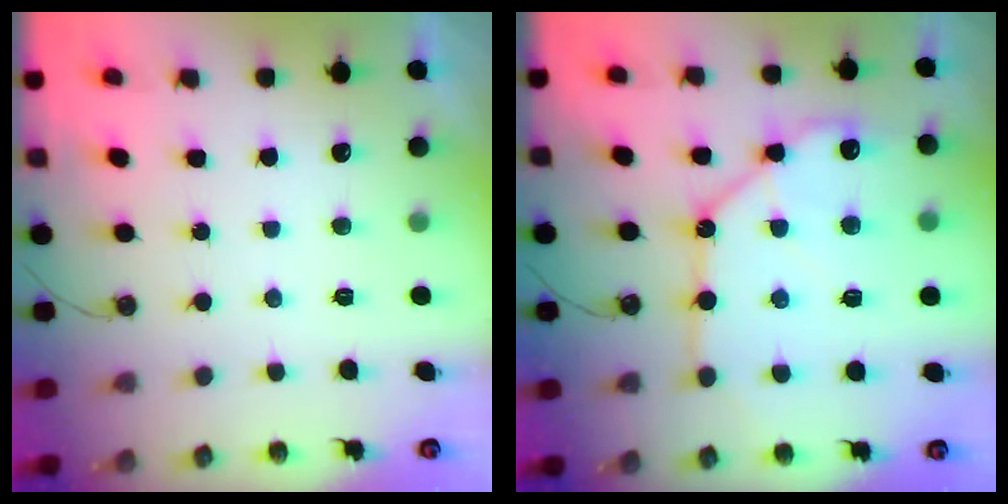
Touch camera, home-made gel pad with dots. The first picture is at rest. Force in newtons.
{"total": 14.9, "press": 14.8, "slide": 1.7}